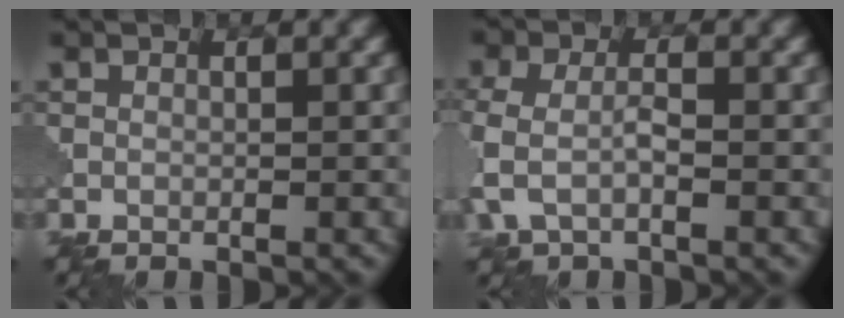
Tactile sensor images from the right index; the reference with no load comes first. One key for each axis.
{"total": 3.6, "fx": -0.8, "fy": 1.9, "fz": 2.9, "tx": -0.081, "ty": -0.001, "tz": -0.021}